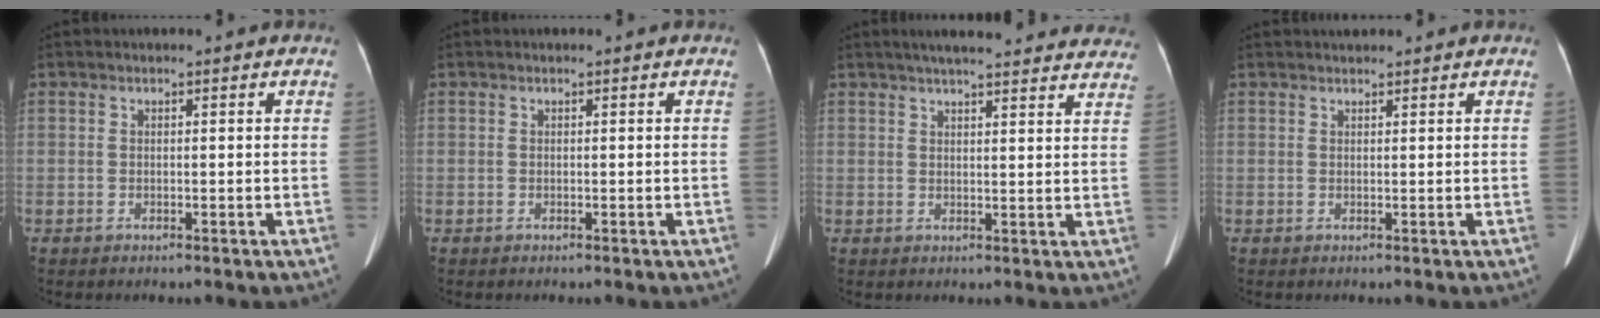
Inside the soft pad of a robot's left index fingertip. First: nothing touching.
{"total": 0.0}
{"total": 22.8, "force": [20.6, 3.6, 9.1], "torque": [-0.123, 0.003, 0.243]}
{"total": 2.2, "force": [2.0, 0.4, 0.7], "torque": [-0.008, 0.026, 0.032]}